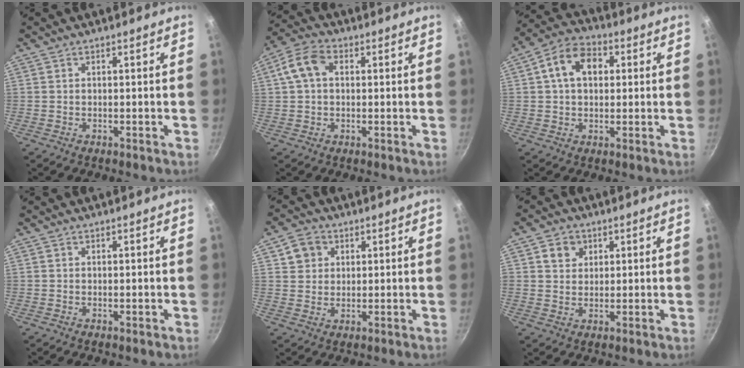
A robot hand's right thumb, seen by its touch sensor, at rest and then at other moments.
{"total": 7.4, "force": [1.4, 5.2, 5.1], "torque": [-0.097, 0.020, 0.015]}
{"total": 10.1, "force": [2.2, 7.1, 6.8], "torque": [-0.092, 0.019, 0.020]}
{"total": 0.0}
{"total": 5.2, "force": [2.0, 4.5, 1.7], "torque": [-0.003, 0.003, 0.033]}
{"total": 4.4, "force": [1.7, 3.8, 1.5], "torque": [0.002, 0.000, 0.027]}